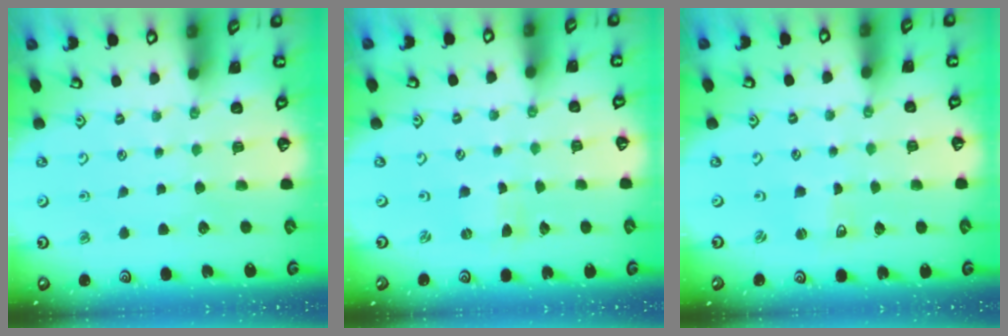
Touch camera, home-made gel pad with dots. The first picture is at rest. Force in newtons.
{"total": 0.0}
{"total": 1.4, "press": 1.4, "slide": 0.0}